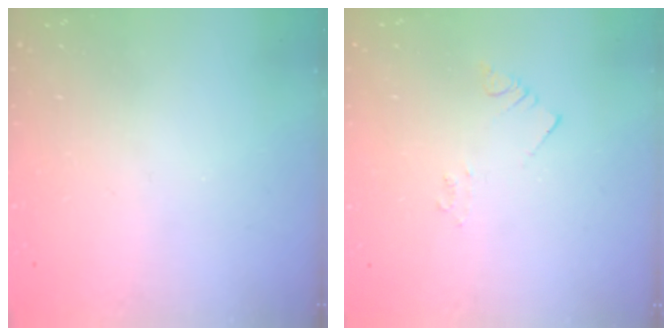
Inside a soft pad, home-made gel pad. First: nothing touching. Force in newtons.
{"total": 2.1, "press": 2.1, "slide": 0.3}